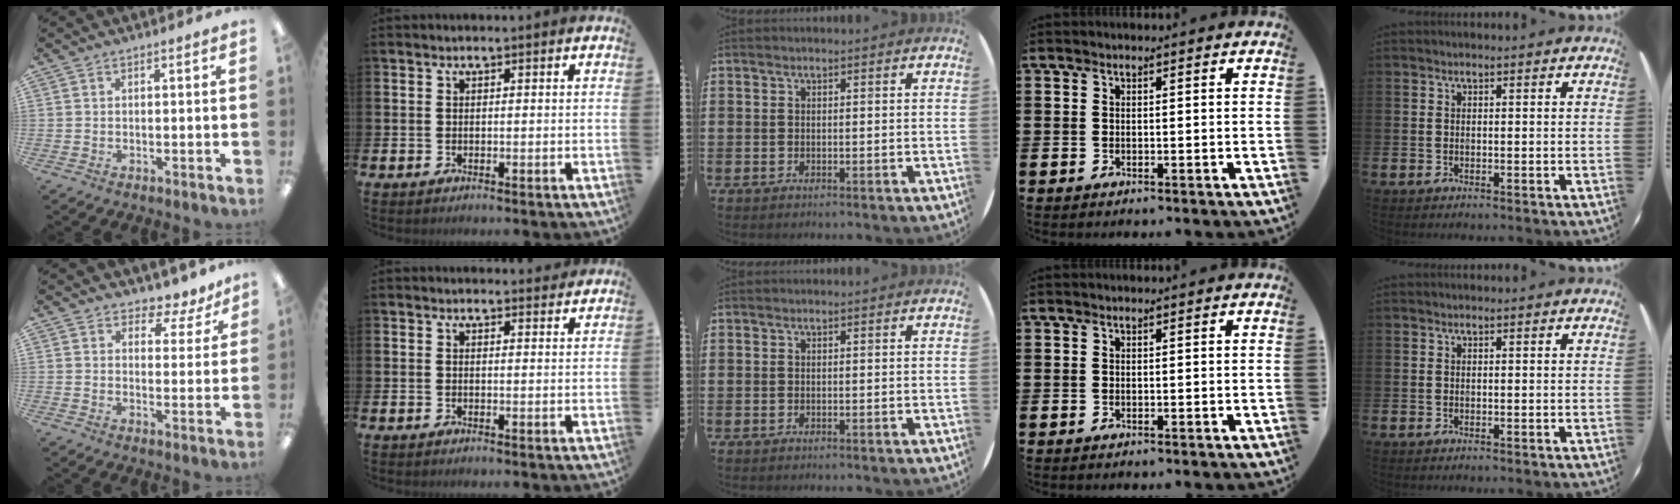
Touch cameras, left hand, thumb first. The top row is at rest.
{"thumb": {"total": 4.9, "force": [4.1, 2.4, 1.4], "torque": [-0.004, -0.035, 0.067]}, "index": {"total": 1.7, "force": [1.6, 0.3, -0.1], "torque": [0.011, -0.009, 0.027]}}